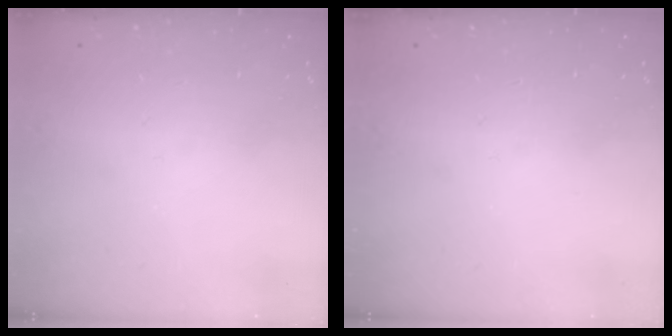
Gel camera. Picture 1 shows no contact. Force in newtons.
{"total": 0.0}